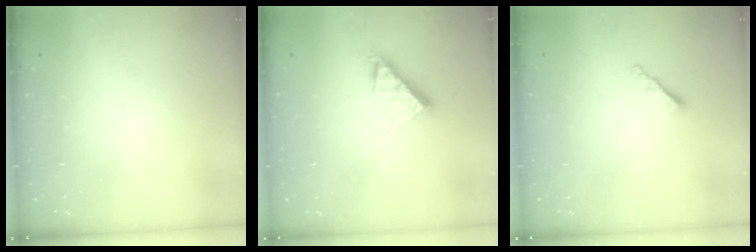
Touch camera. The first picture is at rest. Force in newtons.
{"total": 8.3, "press": 8.3, "slide": 0.5}
{"total": 2.5, "press": 2.5, "slide": 0.3}